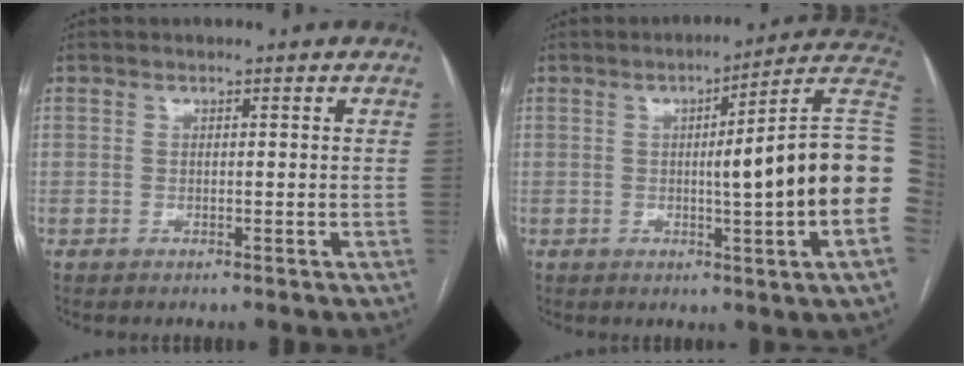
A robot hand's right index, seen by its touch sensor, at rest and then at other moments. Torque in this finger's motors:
{"motor_torque": [1.04, -0.29, 0.42, 0.11]}